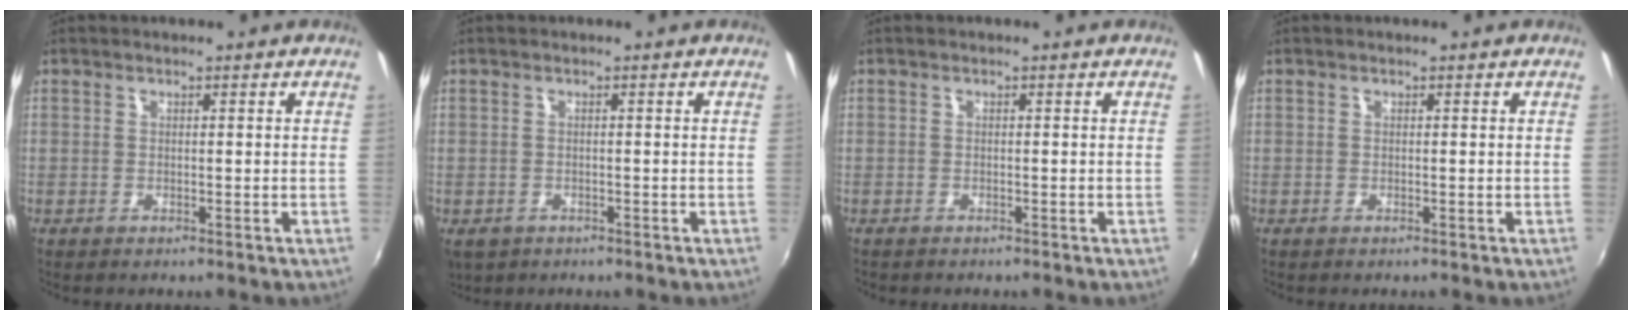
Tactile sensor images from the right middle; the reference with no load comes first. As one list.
[{"total": 4.9, "force": [-2.4, 3.6, 2.4], "torque": [-0.052, -0.017, -0.033]}, {"total": 0.6, "force": [-0.6, 0.3, 0.1], "torque": [-0.004, 0.000, -0.010]}, {"total": 0.0}]